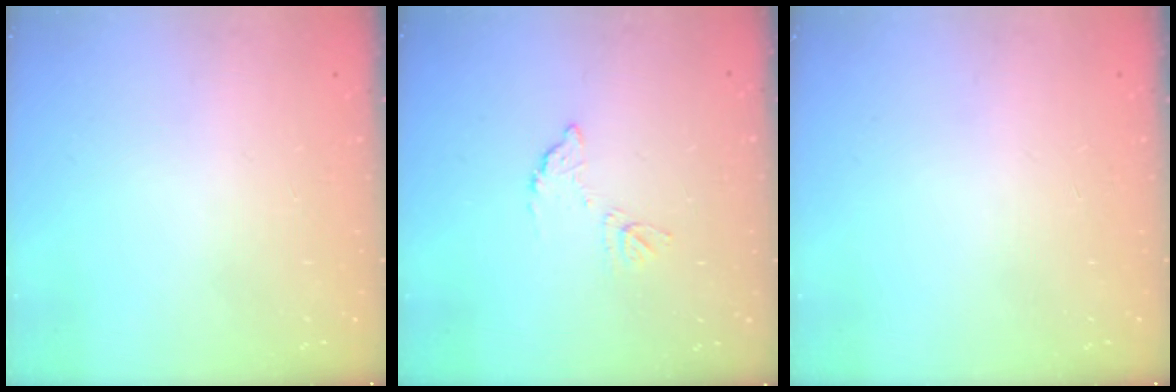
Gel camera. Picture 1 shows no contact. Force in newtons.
{"total": 6.9, "press": 6.8, "slide": 0.3}
{"total": 0.0}